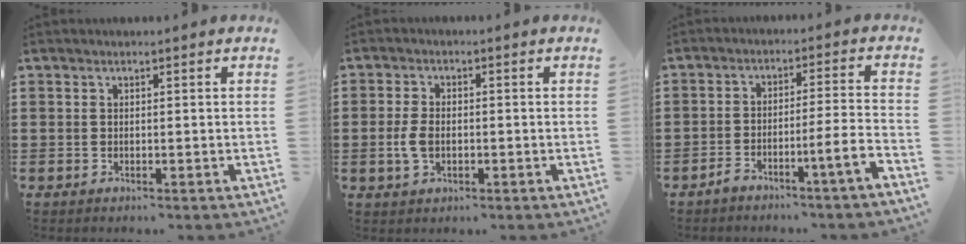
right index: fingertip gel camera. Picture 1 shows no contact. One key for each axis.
{"total": 3.7, "fx": -0.6, "fy": 2.2, "fz": 2.9, "tx": -0.077, "ty": -0.004, "tz": -0.017}
{"total": 5.2, "fx": -3.5, "fy": -0.6, "fz": 3.7, "tx": -0.062, "ty": -0.006, "tz": -0.065}